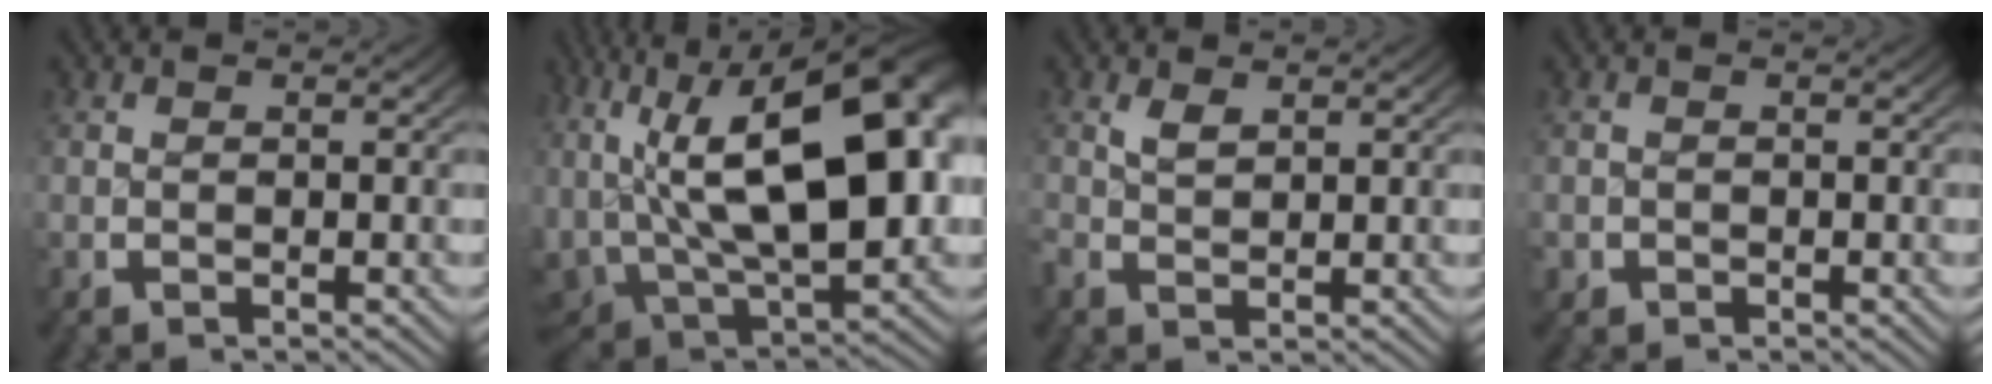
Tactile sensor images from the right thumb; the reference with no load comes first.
{"total": 18.6, "force": [2.4, 10.3, 15.3], "torque": [-0.253, -0.033, 0.055]}
{"total": 0.9, "force": [0.8, 0.3, 0.2], "torque": [-0.005, 0.004, 0.015]}
{"total": 1.1, "force": [-0.5, 0.8, -0.6], "torque": [0.010, -0.009, -0.003]}